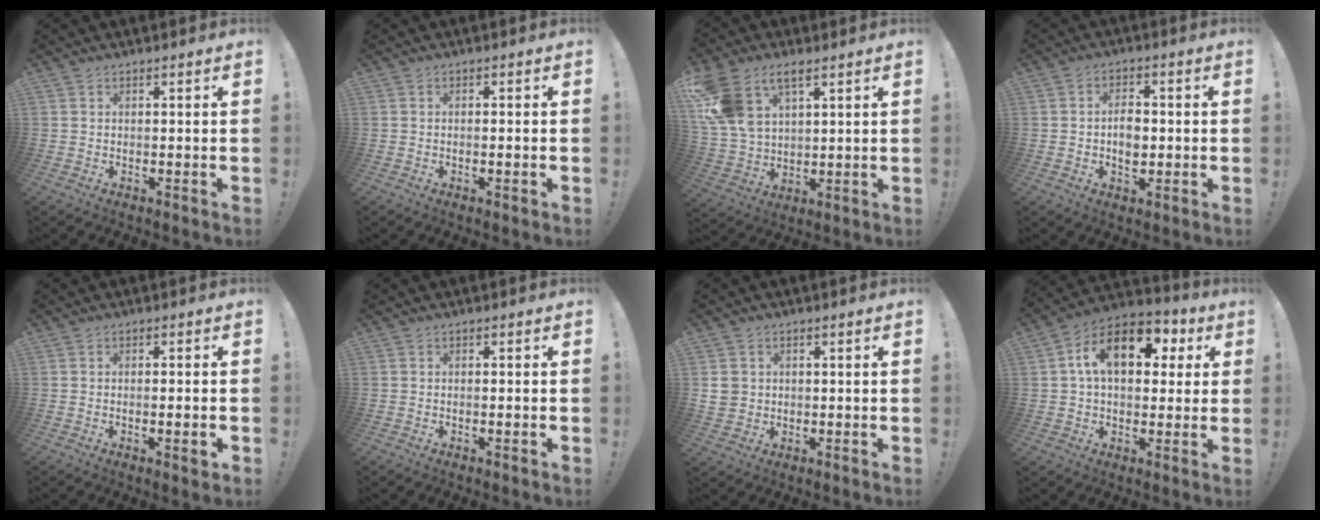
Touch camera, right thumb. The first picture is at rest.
{"total": 1.0, "force": [-0.5, -0.1, 0.9], "torque": [-0.017, 0.001, -0.008]}
{"total": 13.4, "force": [7.2, 8.1, 7.8], "torque": [-0.170, -0.025, 0.144]}
{"total": 5.5, "force": [-0.6, 3.8, 3.9], "torque": [-0.042, -0.001, -0.013]}
{"total": 2.7, "force": [-0.8, 0.1, 2.6], "torque": [-0.031, -0.005, -0.013]}
{"total": 0.8, "force": [-0.5, -0.2, 0.6], "torque": [-0.011, -0.001, -0.007]}
{"total": 4.5, "force": [1.0, 4.0, 1.7], "torque": [-0.022, -0.004, 0.020]}
{"total": 16.4, "force": [4.9, 9.9, 12.1], "torque": [-0.195, 0.006, 0.085]}